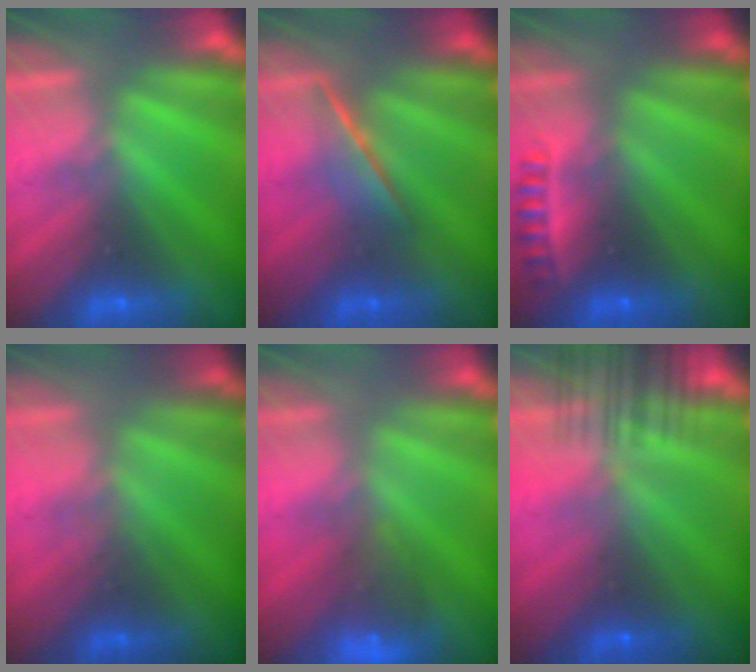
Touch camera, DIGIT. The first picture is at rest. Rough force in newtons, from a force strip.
{"total": 1.6}
{"total": 2.4}
{"total": 1.7}
{"total": 7.0}
{"total": 10.5}